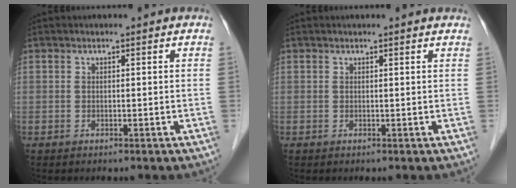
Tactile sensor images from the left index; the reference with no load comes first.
{"total": 2.0, "force": [1.9, 0.1, 0.6], "torque": [-0.014, 0.007, 0.014]}